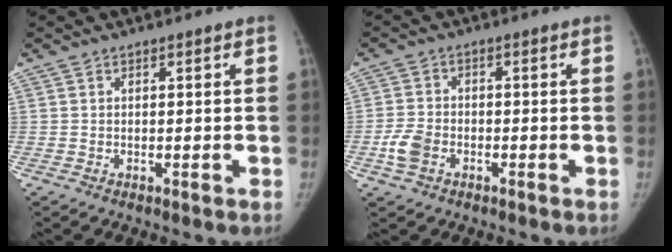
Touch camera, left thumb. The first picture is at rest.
{"total": 4.5, "force": [-1.9, 3.0, 2.7], "torque": [-0.057, 0.010, -0.038]}